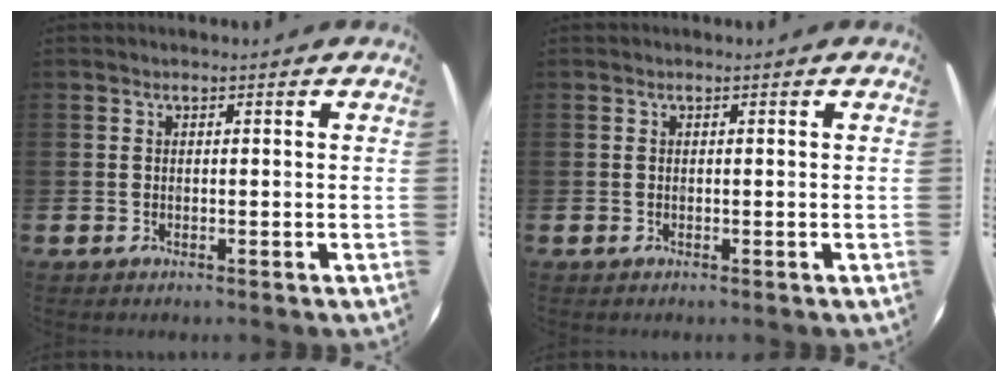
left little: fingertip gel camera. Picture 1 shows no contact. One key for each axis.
{"total": 0.0}